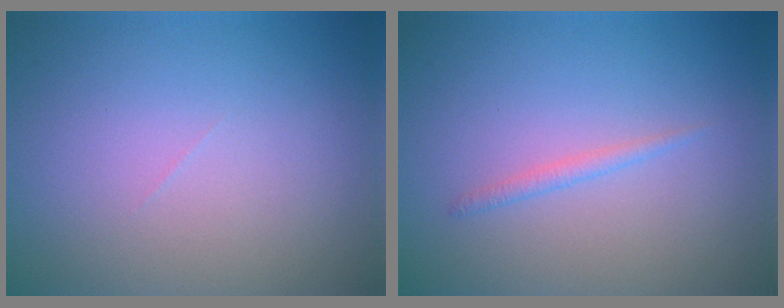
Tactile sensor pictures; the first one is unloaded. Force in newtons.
{"total": 0.9, "press": 0.9, "slide": 0.1}